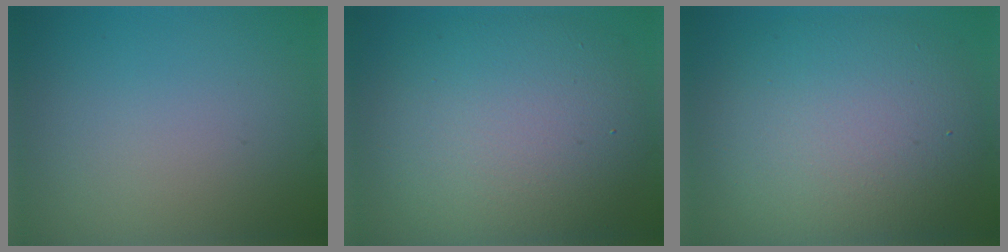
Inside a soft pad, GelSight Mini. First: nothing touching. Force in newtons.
{"total": 10.2, "press": 10.1, "slide": 0.9}
{"total": 10.3, "press": 10.3, "slide": 0.2}